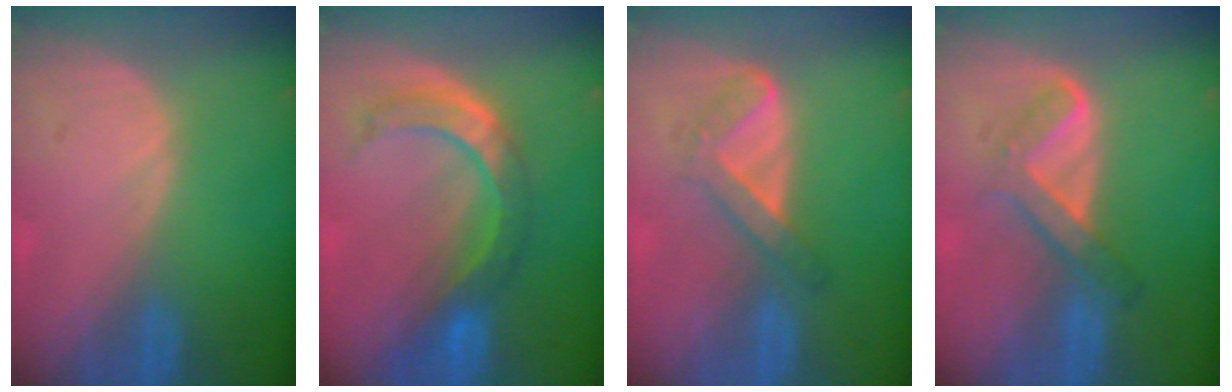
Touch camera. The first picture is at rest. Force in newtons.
{"total": 7.4, "press": 7.0, "slide": 2.4}
{"total": 4.4, "press": 4.2, "slide": 1.3}
{"total": 5.3, "press": 5.0, "slide": 1.9}